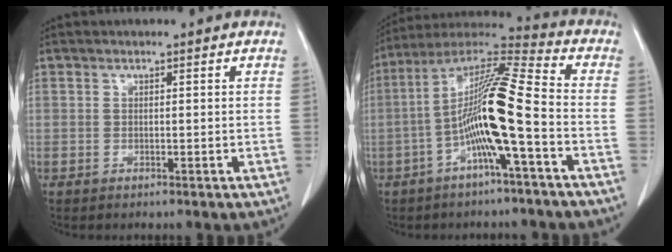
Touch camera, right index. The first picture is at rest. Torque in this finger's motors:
{"motor_torque": [1.99, -0.15, 0.57, 0.21]}